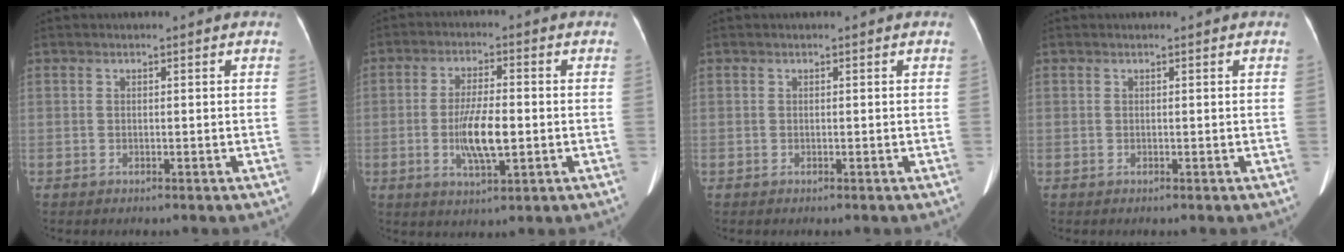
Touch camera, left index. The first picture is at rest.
{"total": 7.5, "force": [-1.4, 1.7, 7.2], "torque": [-0.140, -0.004, -0.024]}
{"total": 0.0}
{"total": 0.0}